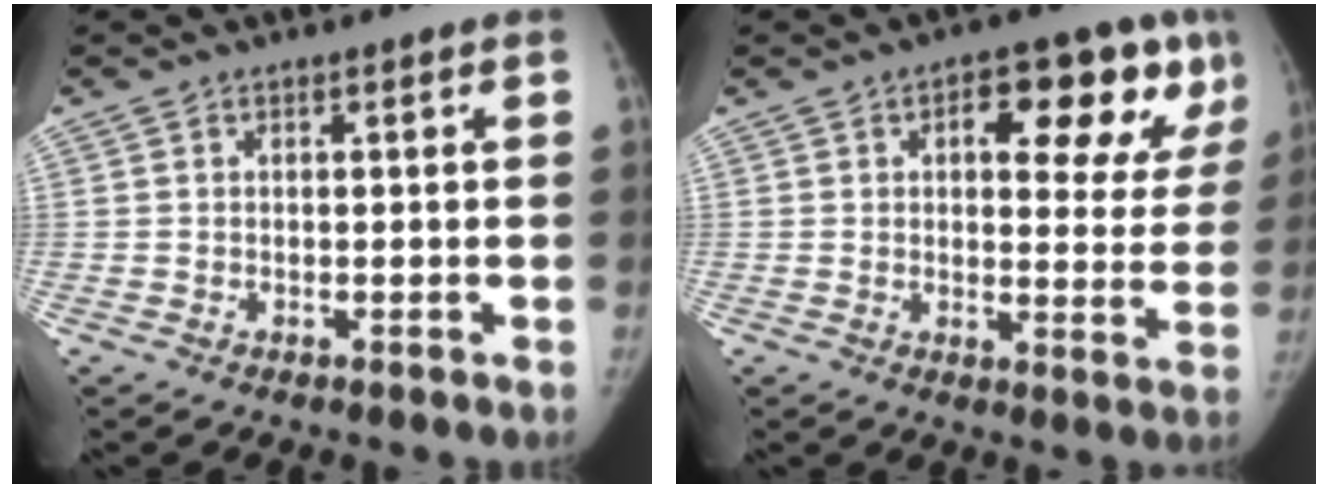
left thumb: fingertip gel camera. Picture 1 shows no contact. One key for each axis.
{"total": 16.4, "fx": 7.1, "fy": 7.5, "fz": 12.8, "tx": -0.111, "ty": -0.011, "tz": 0.085}